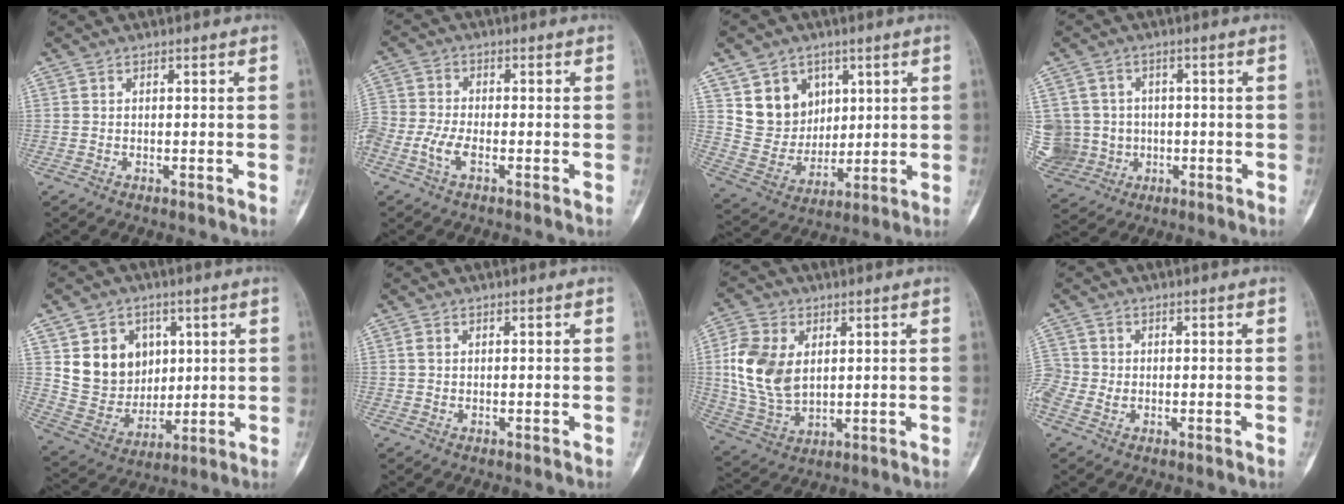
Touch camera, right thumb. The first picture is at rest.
{"total": 5.8, "force": [-2.6, 2.9, 4.3], "torque": [-0.106, 0.014, -0.055]}
{"total": 11.8, "force": [5.2, 9.8, 3.9], "torque": [-0.032, -0.030, 0.111]}
{"total": 11.7, "force": [-0.8, 11.1, 3.6], "torque": [-0.073, 0.023, 0.004]}
{"total": 13.8, "force": [4.2, 11.7, 6.0], "torque": [-0.058, -0.018, 0.095]}
{"total": 0.7, "force": [0.2, 0.5, 0.5], "torque": [-0.013, 0.003, 0.005]}
{"total": 13.1, "force": [2.4, 8.8, 9.5], "torque": [-0.179, -0.008, 0.051]}
{"total": 5.3, "force": [-0.6, 4.5, 2.7], "torque": [-0.072, 0.013, -0.010]}